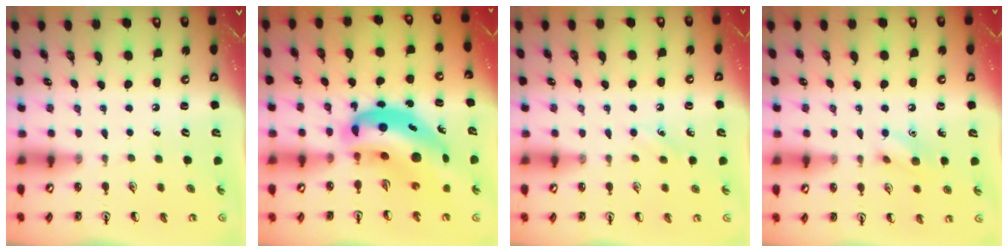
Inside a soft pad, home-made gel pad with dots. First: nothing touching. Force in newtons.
{"total": 15.8, "press": 15.0, "slide": 4.9}
{"total": 4.2, "press": 3.9, "slide": 1.4}
{"total": 7.8, "press": 7.7, "slide": 1.4}